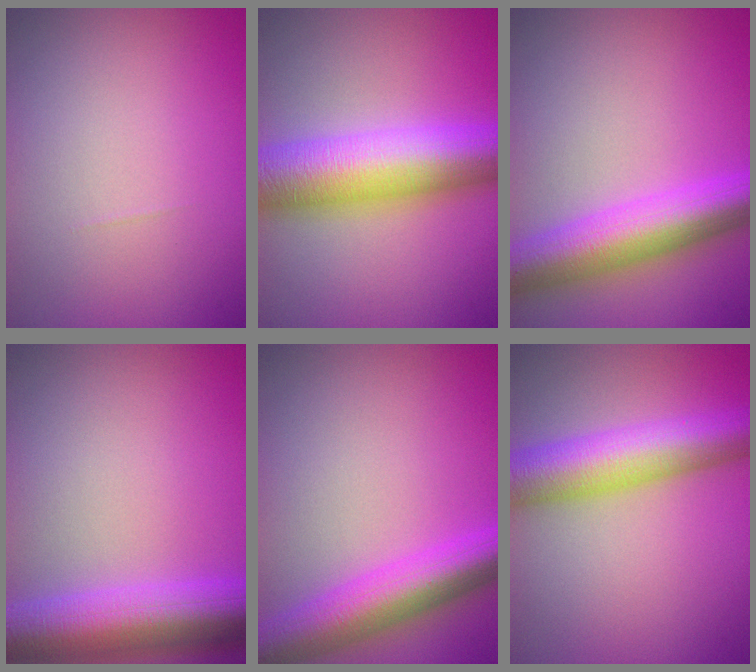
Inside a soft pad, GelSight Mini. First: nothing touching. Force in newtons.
{"total": 10.9, "press": 10.9, "slide": 0.2}
{"total": 8.0, "press": 8.0, "slide": 0.2}
{"total": 9.2, "press": 9.2, "slide": 0.4}
{"total": 7.2, "press": 7.2, "slide": 0.2}
{"total": 8.5, "press": 8.5, "slide": 0.2}